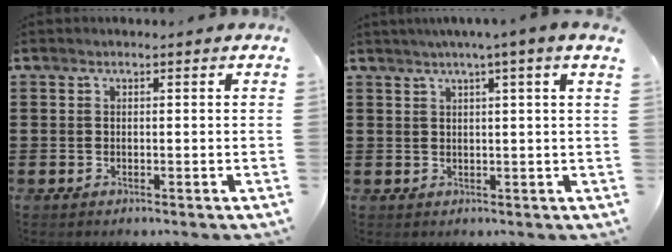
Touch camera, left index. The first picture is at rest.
{"total": 2.1, "force": [1.4, -0.6, 1.5], "torque": [-0.030, 0.000, 0.024]}